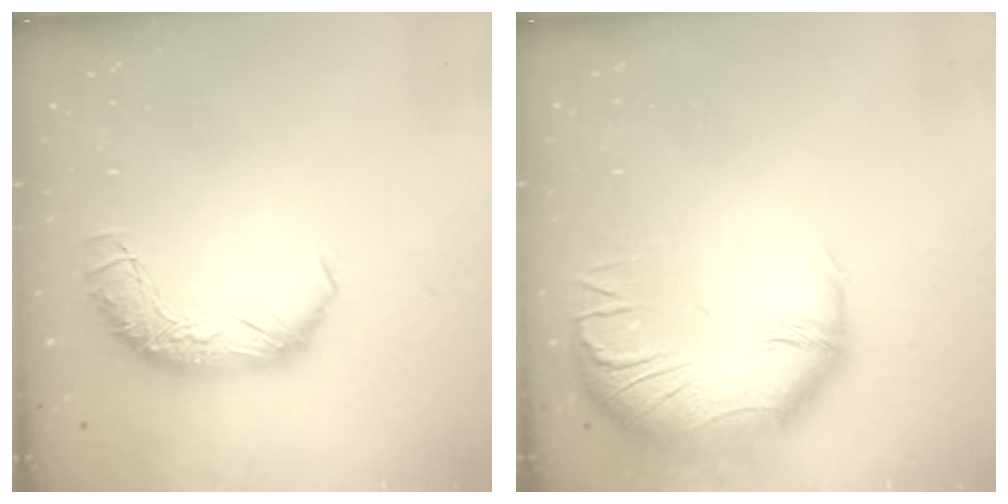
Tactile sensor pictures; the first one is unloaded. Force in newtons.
{"total": 2.8, "press": 0.1, "slide": 2.8}